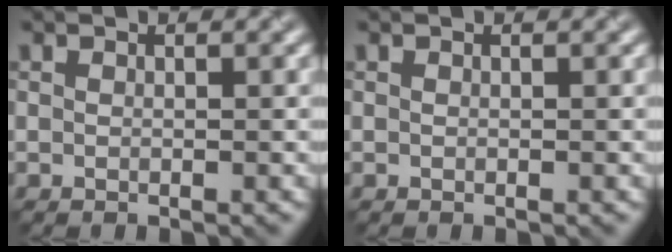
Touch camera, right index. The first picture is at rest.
{"total": 0.0}